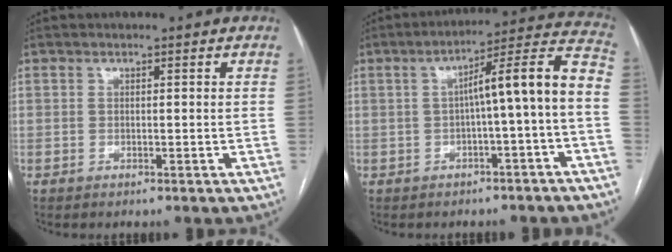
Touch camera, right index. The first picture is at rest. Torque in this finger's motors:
{"motor_torque": [1.04, -0.21, 0.51, 0.06]}